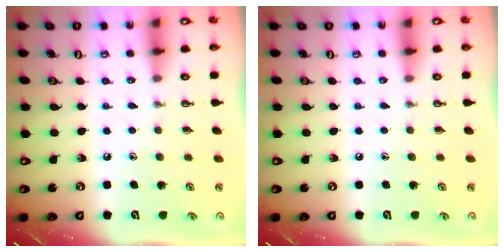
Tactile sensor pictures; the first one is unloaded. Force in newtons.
{"total": 0.0}